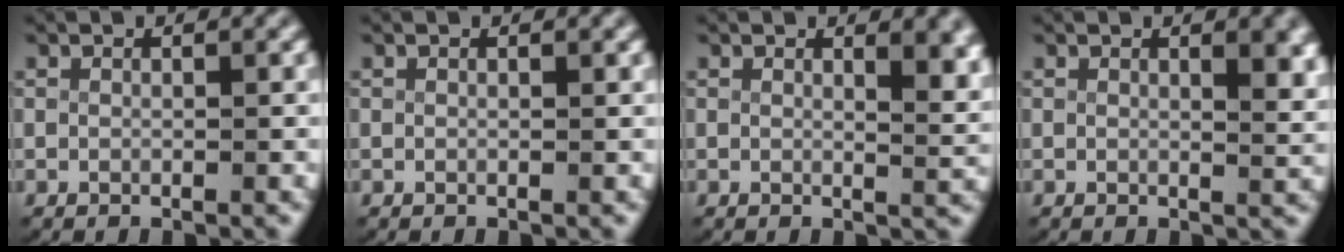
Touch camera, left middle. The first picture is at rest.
{"total": 0.0}
{"total": 2.5, "force": [1.6, 0.6, 1.9], "torque": [-0.018, -0.016, 0.026]}
{"total": 1.9, "force": [1.0, 0.3, 1.5], "torque": [-0.014, -0.010, 0.017]}